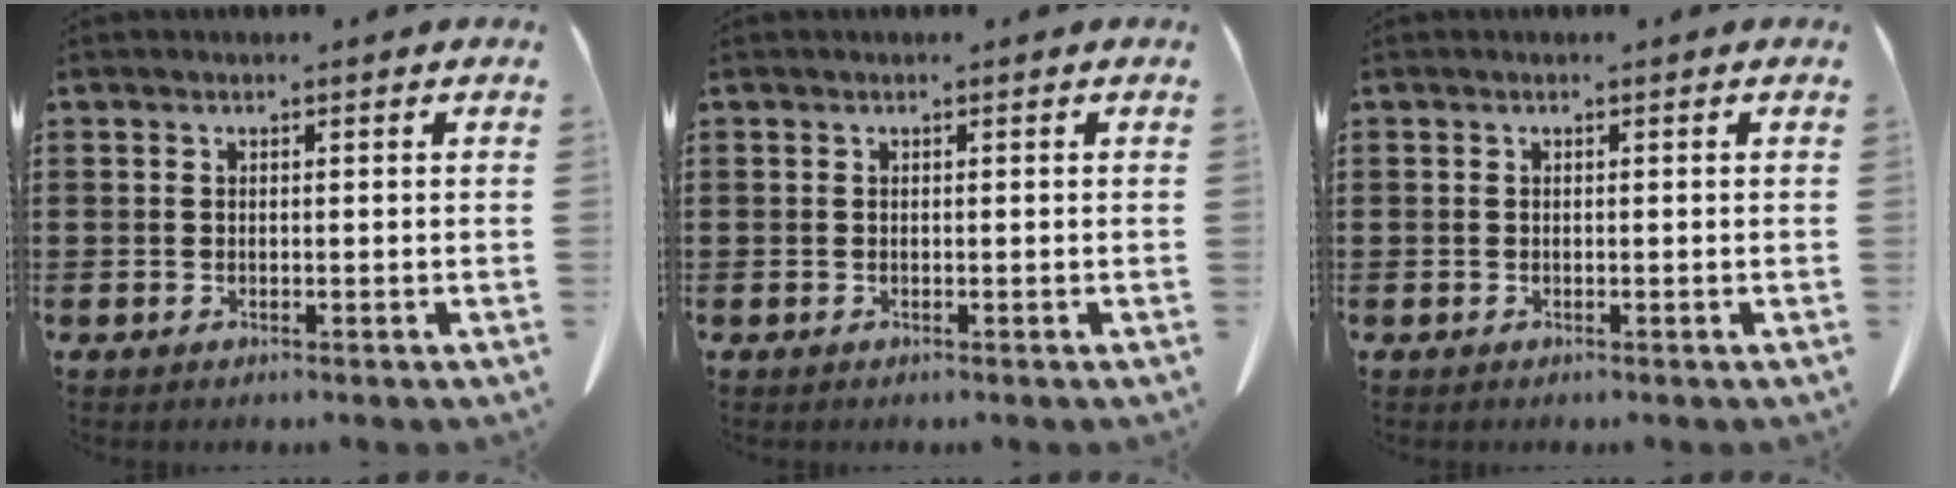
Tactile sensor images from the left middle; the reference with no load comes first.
{"total": 0.0}
{"total": 0.0}